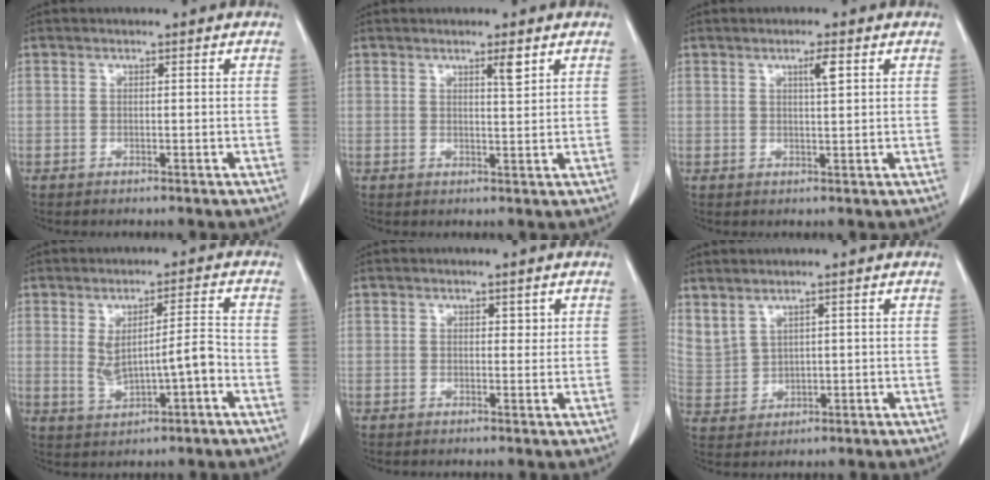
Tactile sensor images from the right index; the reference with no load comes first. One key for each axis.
{"total": 2.2, "fx": 1.4, "fy": 0.1, "fz": 1.7, "tx": -0.031, "ty": -0.005, "tz": 0.022}
{"total": 2.4, "fx": 1.1, "fy": 0.1, "fz": 2.2, "tx": -0.039, "ty": -0.002, "tz": 0.018}
{"total": 6.0, "fx": -0.7, "fy": 1.2, "fz": 5.9, "tx": -0.102, "ty": 0.011, "tz": 0.001}
{"total": 1.2, "fx": 0.6, "fy": 0.7, "fz": 0.7, "tx": -0.005, "ty": -0.003, "tz": 0.008}
{"total": 8.0, "fx": 5.3, "fy": 4.2, "fz": 4.2, "tx": -0.128, "ty": 0.006, "tz": 0.133}